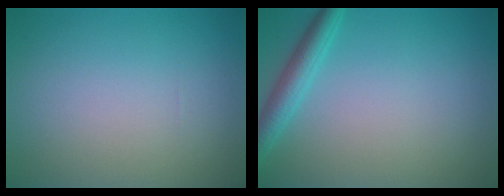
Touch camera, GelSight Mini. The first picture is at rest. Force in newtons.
{"total": 2.7, "press": 2.7, "slide": 0.1}